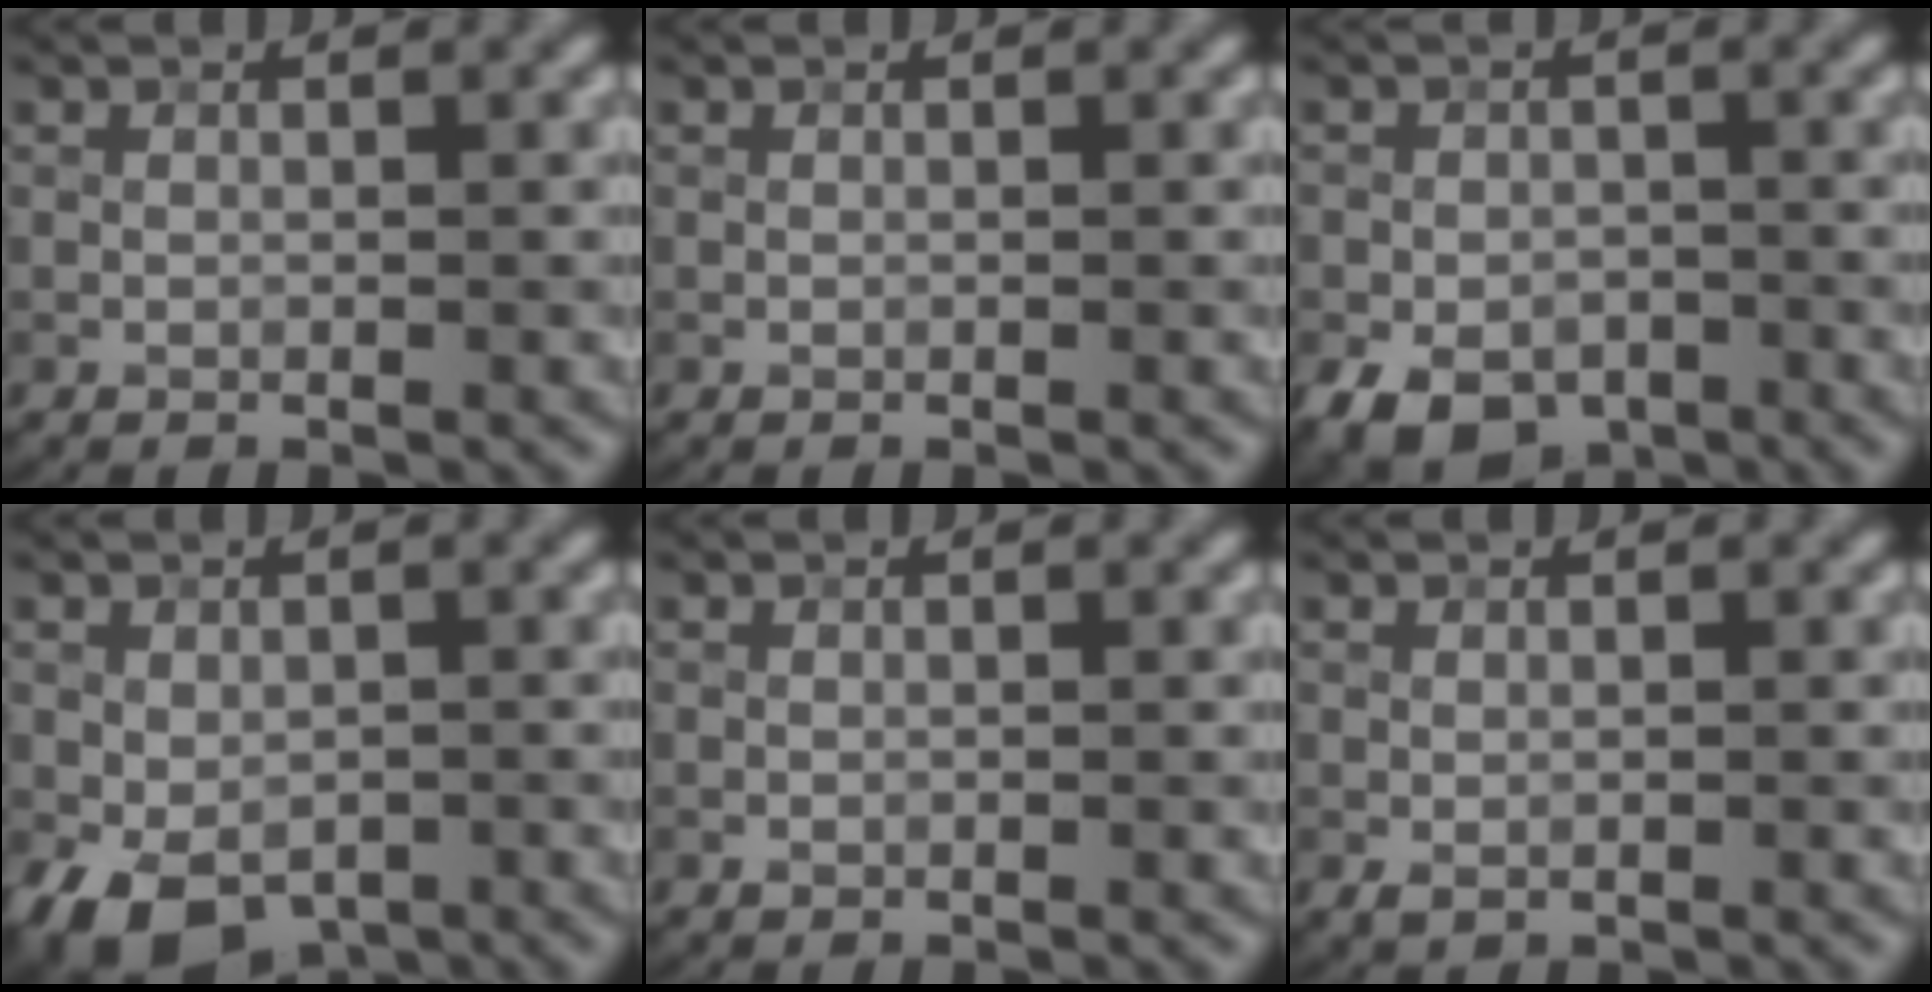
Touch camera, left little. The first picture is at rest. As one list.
[{"total": 0.0}, {"total": 5.2, "force": [-2.5, 3.7, 2.6], "torque": [-0.051, -0.014, -0.041]}, {"total": 5.7, "force": [-2.3, 4.0, 3.4], "torque": [-0.064, -0.009, -0.039]}, {"total": 0.0}, {"total": 0.6, "force": [-0.1, 0.5, 0.4], "torque": [-0.011, 0.000, 0.001]}]